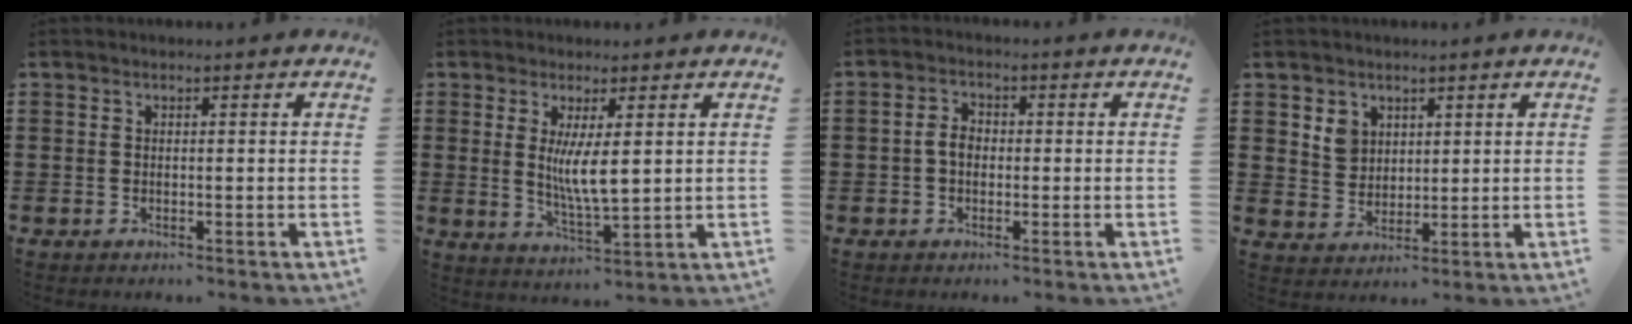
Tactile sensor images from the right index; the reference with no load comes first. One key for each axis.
{"total": 5.9, "fx": 1.1, "fy": 1.3, "fz": 5.6, "tx": -0.101, "ty": -0.008, "tz": 0.018}
{"total": 2.9, "fx": -0.4, "fy": 1.9, "fz": 2.1, "tx": -0.050, "ty": 0.001, "tz": -0.011}
{"total": 4.1, "fx": 2.2, "fy": 3.3, "fz": 0.8, "tx": -0.024, "ty": 0.009, "tz": 0.041}